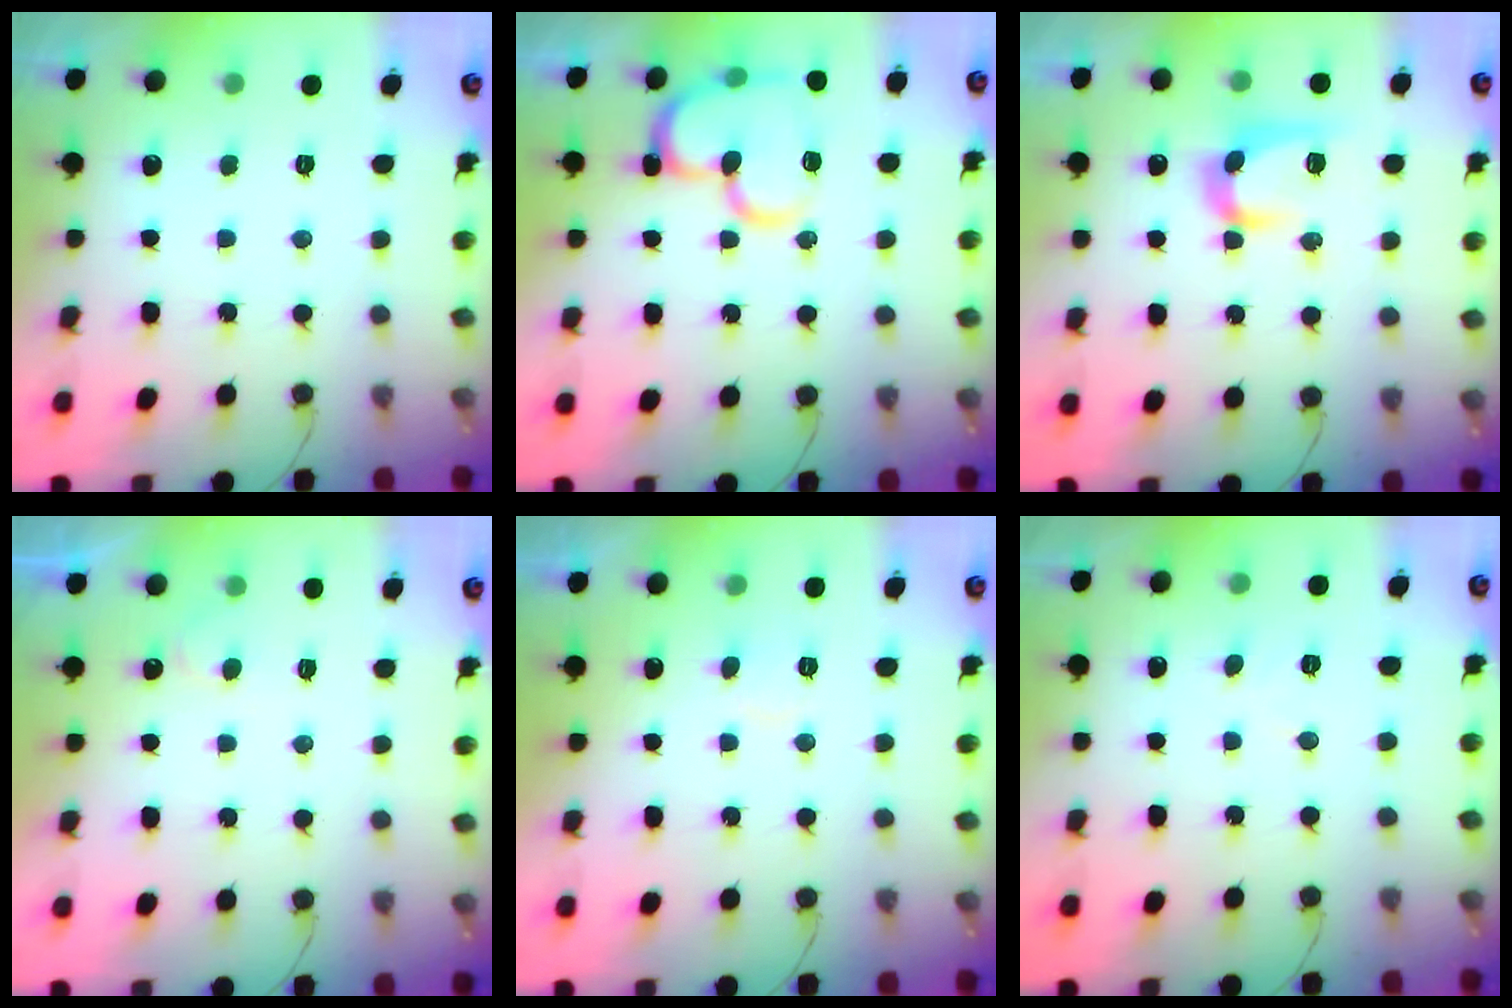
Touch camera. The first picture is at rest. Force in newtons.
{"total": 16.6, "press": 16.5, "slide": 1.0}
{"total": 10.6, "press": 10.6, "slide": 0.2}
{"total": 3.7, "press": 3.6, "slide": 0.3}
{"total": 5.6, "press": 5.6, "slide": 0.7}
{"total": 4.7, "press": 4.6, "slide": 0.5}